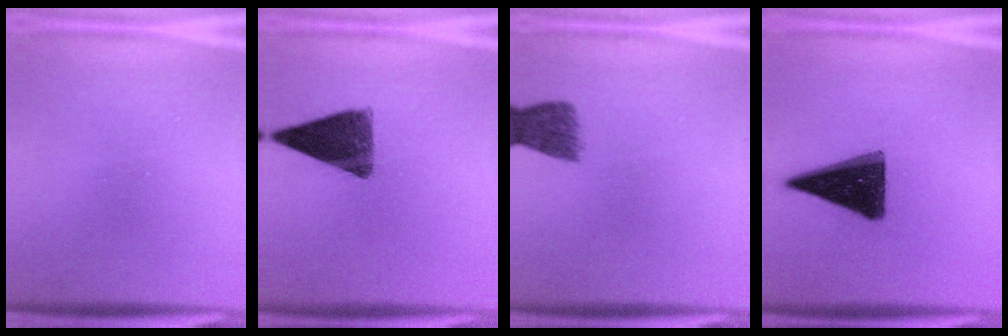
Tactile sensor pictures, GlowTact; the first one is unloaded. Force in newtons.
{"total": 10.3}
{"total": 5.1}
{"total": 14.2}